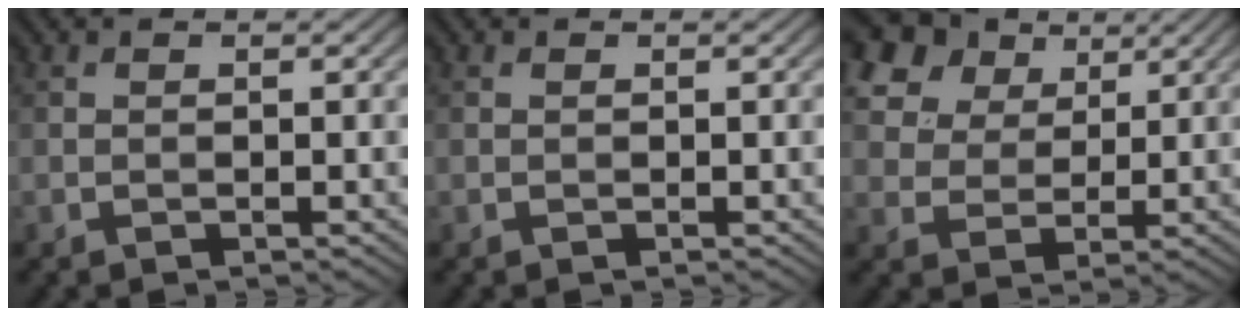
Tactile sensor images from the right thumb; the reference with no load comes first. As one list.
[{"total": 0.0}, {"total": 13.0, "force": [7.7, 8.7, 5.9], "torque": [-0.189, 0.023, 0.162]}]